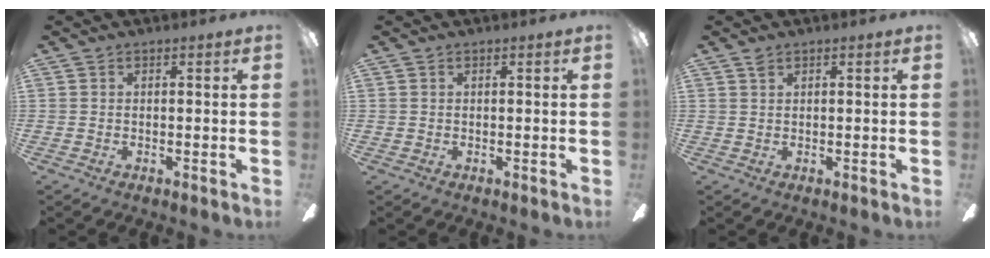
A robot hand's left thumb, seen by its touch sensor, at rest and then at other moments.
{"total": 0.0}
{"total": 0.8, "force": [0.6, 0.3, 0.3], "torque": [-0.009, 0.000, 0.012]}